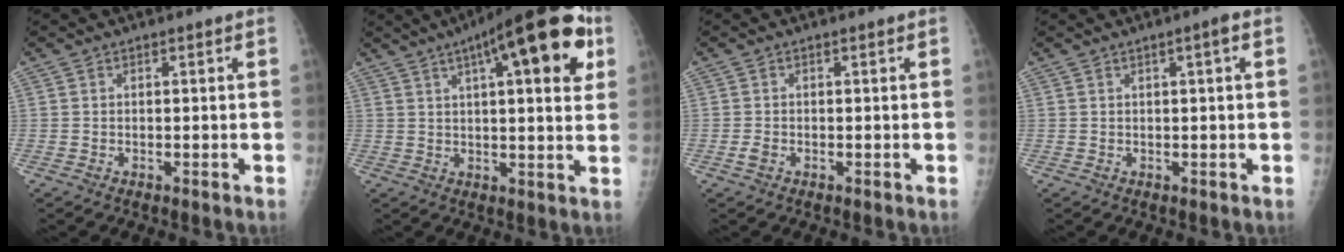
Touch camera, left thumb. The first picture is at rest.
{"total": 20.4, "force": [8.6, 6.1, 17.5], "torque": [-0.229, 0.004, 0.115]}
{"total": 1.1, "force": [-0.4, 0.8, 0.7], "torque": [-0.017, -0.001, -0.008]}
{"total": 1.9, "force": [0.6, 0.0, 1.8], "torque": [-0.033, 0.002, 0.011]}